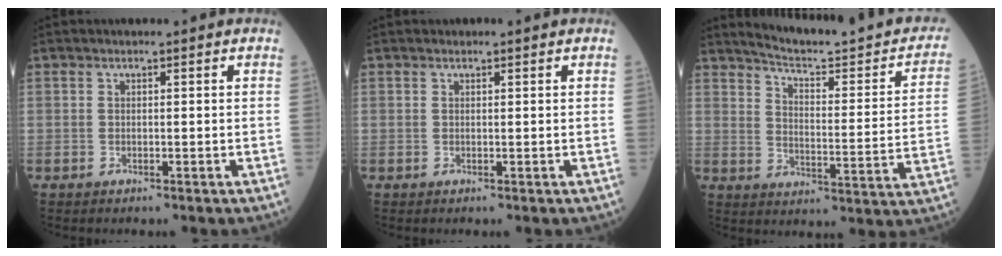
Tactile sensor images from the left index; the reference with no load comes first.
{"total": 0.0}
{"total": 18.3, "force": [16.5, 1.9, 7.6], "torque": [-0.097, -0.057, 0.208]}